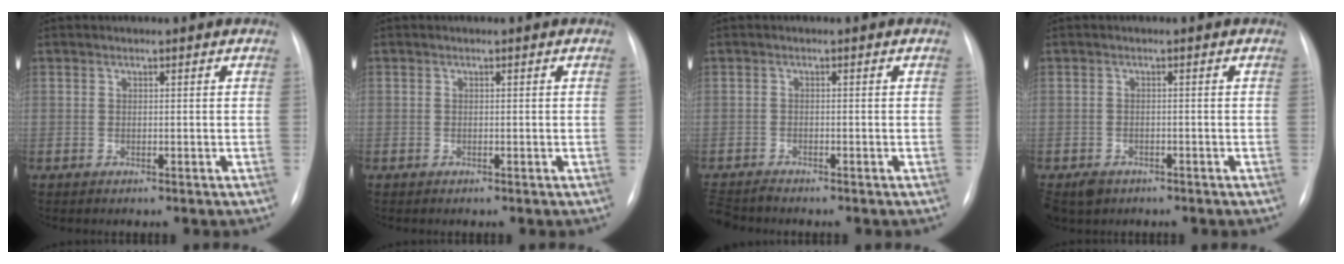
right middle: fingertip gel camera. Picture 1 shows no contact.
{"total": 0.0}
{"total": 3.1, "force": [-3.1, 0.0, 0.7], "torque": [-0.011, -0.013, -0.057]}
{"total": 3.9, "force": [-2.6, 2.7, 1.1], "torque": [-0.019, 0.000, -0.038]}